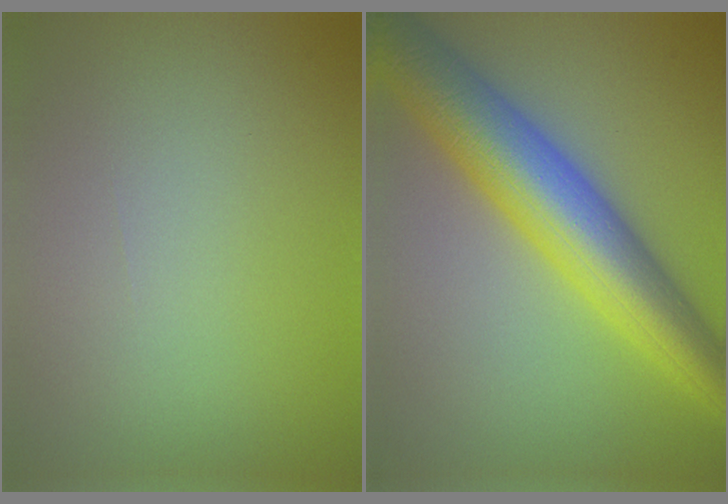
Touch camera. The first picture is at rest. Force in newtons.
{"total": 10.3, "press": 10.3, "slide": 0.1}